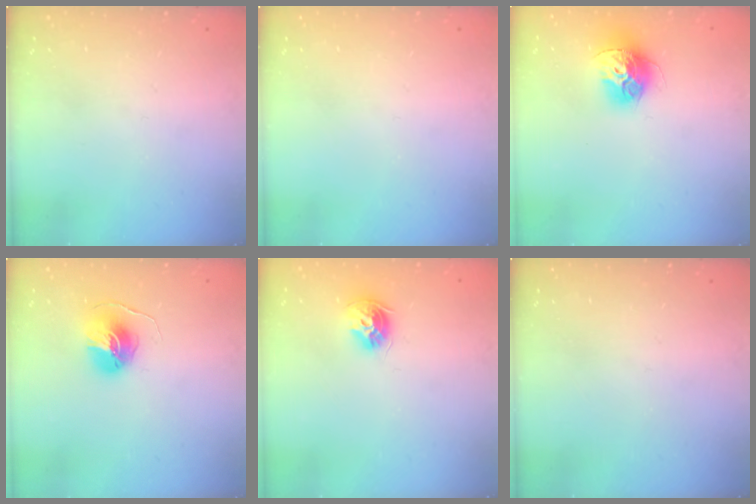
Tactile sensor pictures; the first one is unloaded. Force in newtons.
{"total": 0.0}
{"total": 13.8, "press": 13.8, "slide": 1.3}
{"total": 7.8, "press": 7.8, "slide": 0.1}
{"total": 8.9, "press": 8.8, "slide": 1.2}
{"total": 0.0}